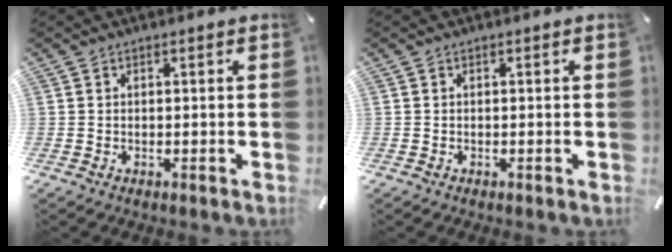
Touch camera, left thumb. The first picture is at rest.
{"total": 0.0}